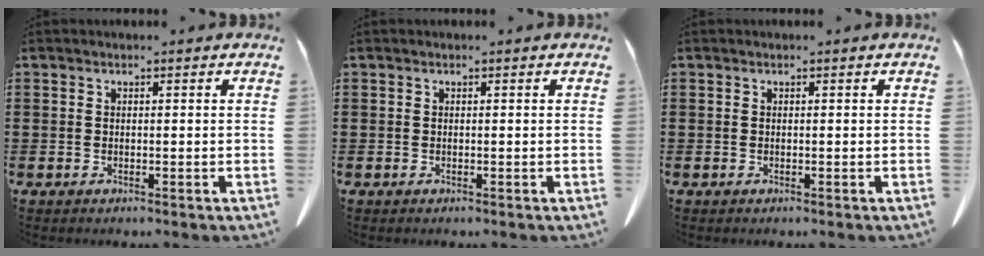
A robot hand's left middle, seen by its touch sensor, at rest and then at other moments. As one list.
[{"total": 0.0}, {"total": 0.0}]